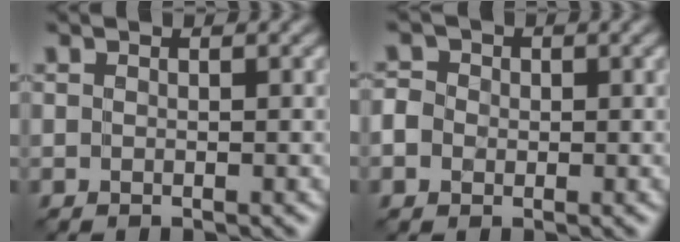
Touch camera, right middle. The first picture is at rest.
{"total": 3.6, "force": [-0.5, 3.3, 1.4], "torque": [-0.017, 0.020, -0.033]}